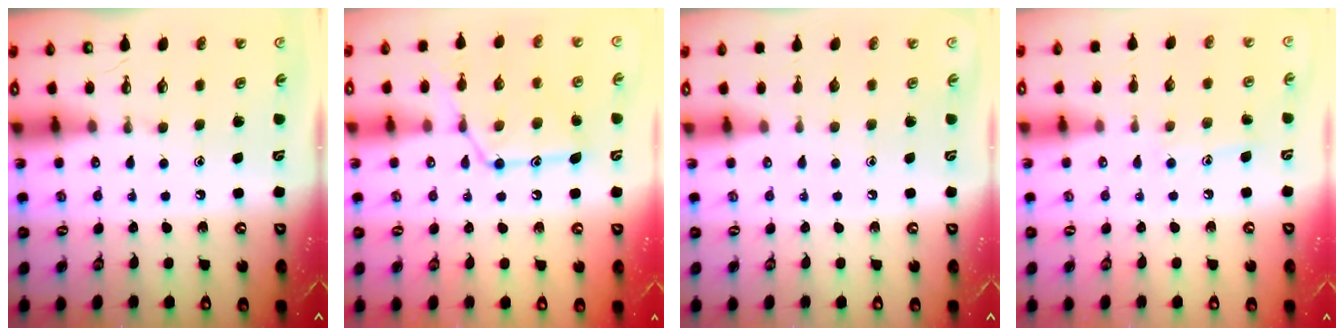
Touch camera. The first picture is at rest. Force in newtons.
{"total": 16.3, "press": 16.3, "slide": 1.3}
{"total": 0.0}
{"total": 5.9, "press": 5.9, "slide": 0.5}